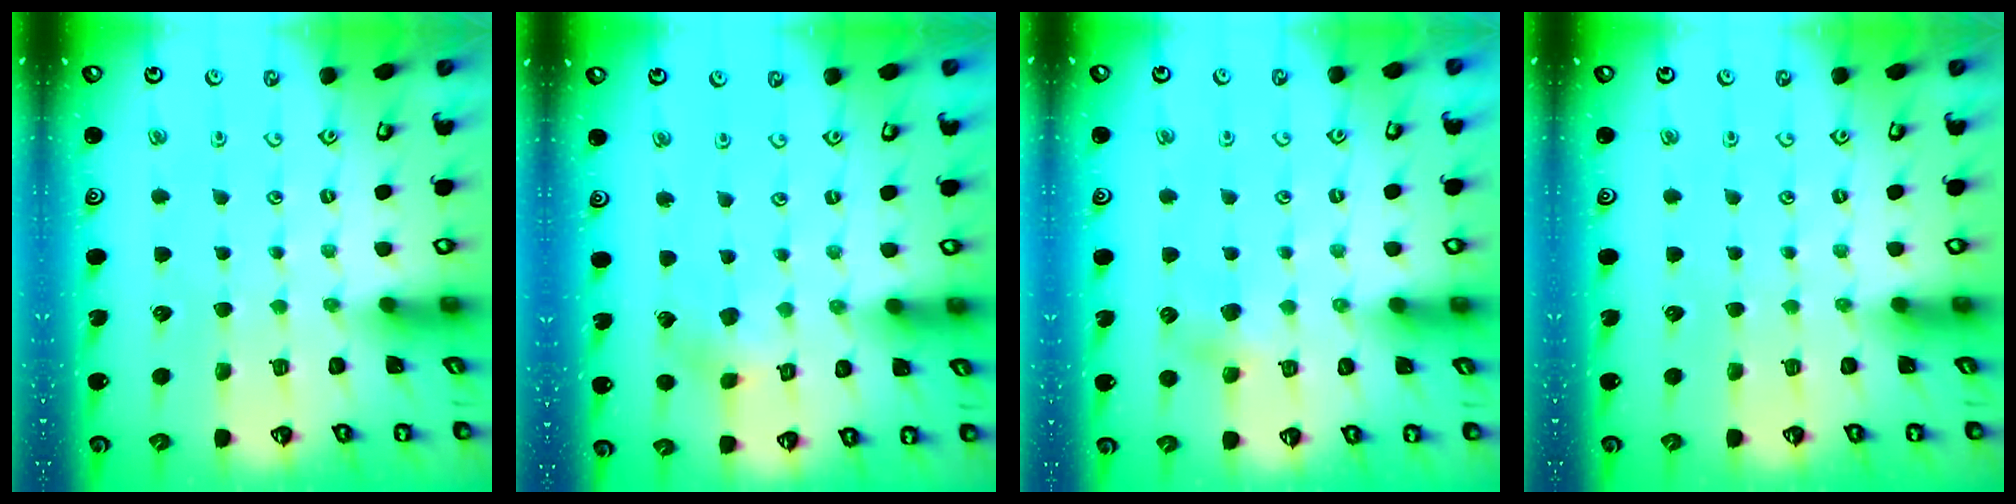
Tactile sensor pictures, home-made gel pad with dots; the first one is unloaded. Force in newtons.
{"total": 4.5, "press": 4.5, "slide": 0.4}
{"total": 5.5, "press": 5.4, "slide": 0.5}
{"total": 0.0}